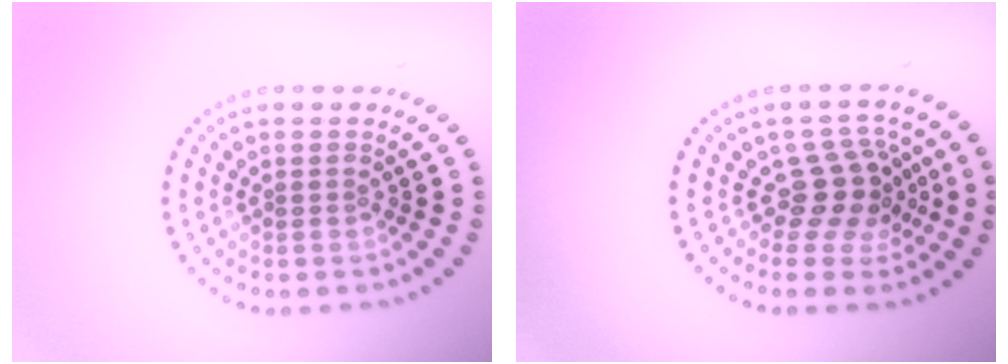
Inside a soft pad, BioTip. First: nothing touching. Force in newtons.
{"total": 3.6, "press": 2.7, "slide": 2.3}